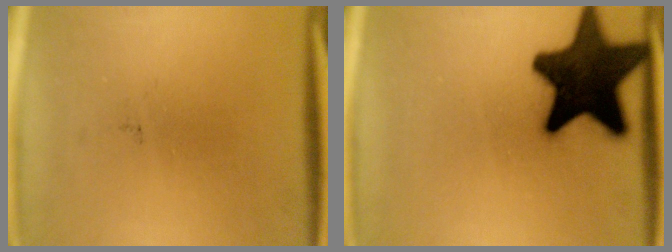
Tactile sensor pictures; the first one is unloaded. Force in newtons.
{"total": 17.9}